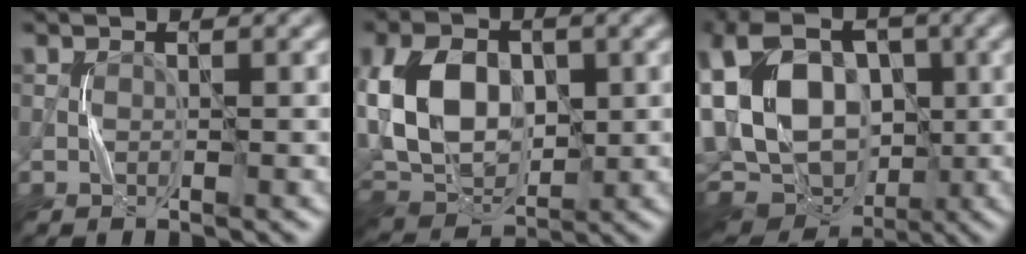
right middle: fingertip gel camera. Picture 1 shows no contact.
{"total": 9.0, "force": [0.9, 6.1, 6.5], "torque": [-0.142, 0.005, 0.012]}
{"total": 17.5, "force": [-0.3, 12.8, 11.9], "torque": [-0.241, 0.026, -0.015]}